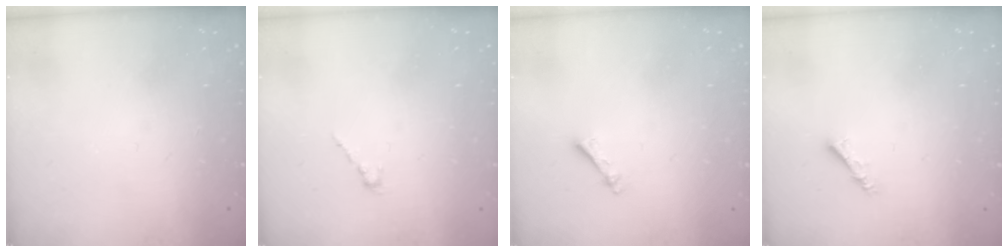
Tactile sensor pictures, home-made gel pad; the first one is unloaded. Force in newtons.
{"total": 0.0}
{"total": 2.4, "press": 2.3, "slide": 0.4}
{"total": 3.0, "press": 2.9, "slide": 0.6}